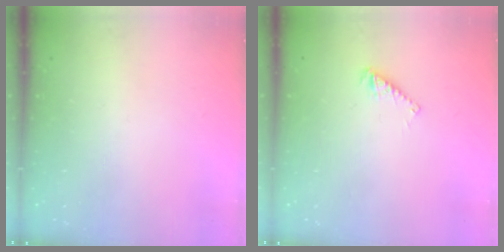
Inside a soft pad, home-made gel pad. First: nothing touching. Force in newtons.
{"total": 3.9, "press": 3.8, "slide": 0.5}